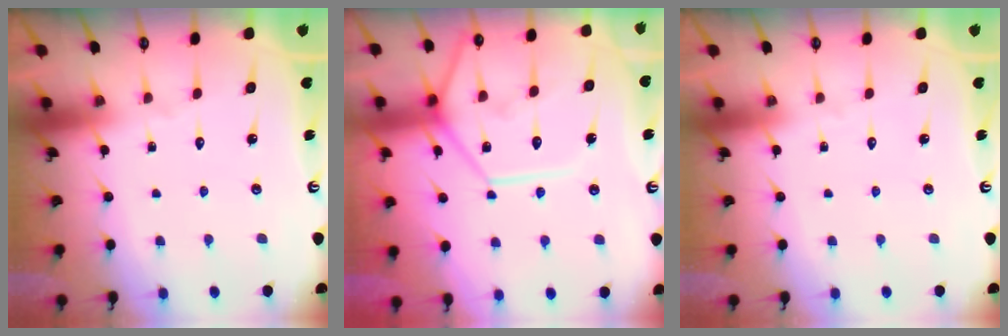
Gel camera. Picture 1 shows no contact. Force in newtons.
{"total": 14.7, "press": 14.6, "slide": 1.7}
{"total": 0.0}